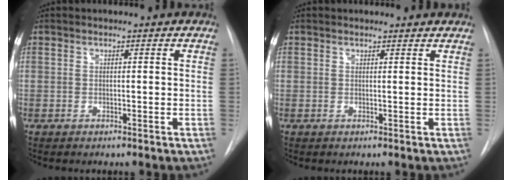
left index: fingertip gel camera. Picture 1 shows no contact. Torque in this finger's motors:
{"motor_torque": [-0.14, -0.24, -0.61, -0.02]}